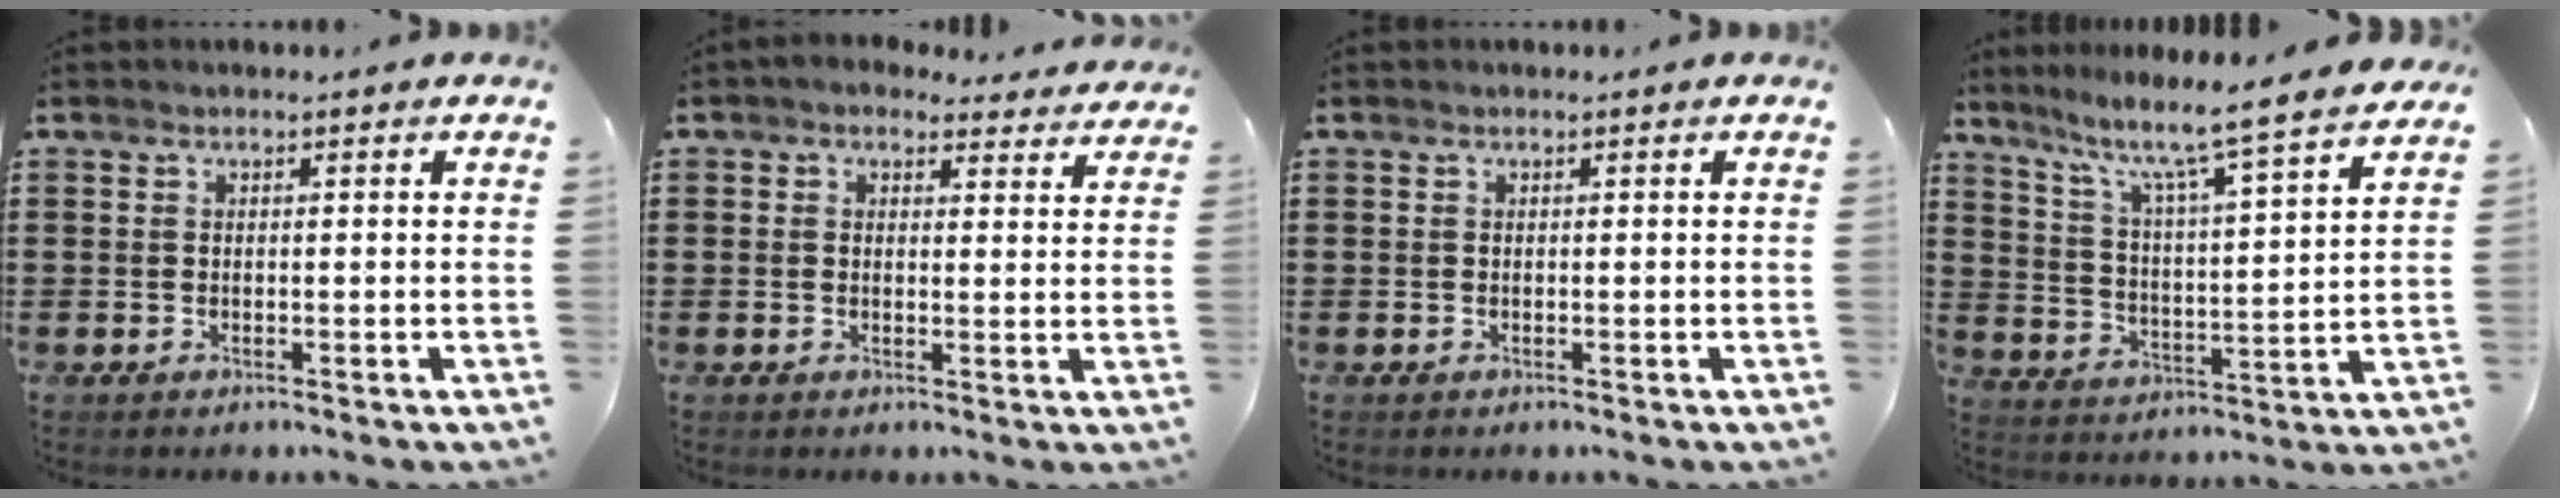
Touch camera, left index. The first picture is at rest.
{"total": 2.4, "force": [1.9, 1.2, 0.6], "torque": [-0.011, -0.004, 0.032]}
{"total": 0.0}
{"total": 7.0, "force": [5.8, -0.7, 3.9], "torque": [-0.091, -0.054, 0.085]}